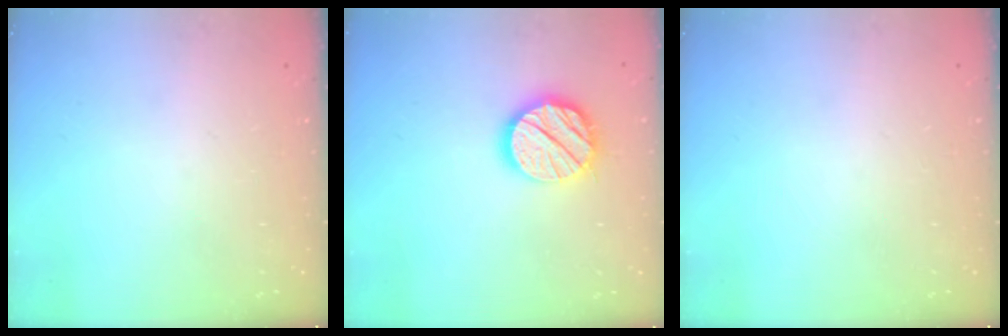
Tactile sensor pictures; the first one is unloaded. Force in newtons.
{"total": 14.3, "press": 14.2, "slide": 2.0}
{"total": 0.0}